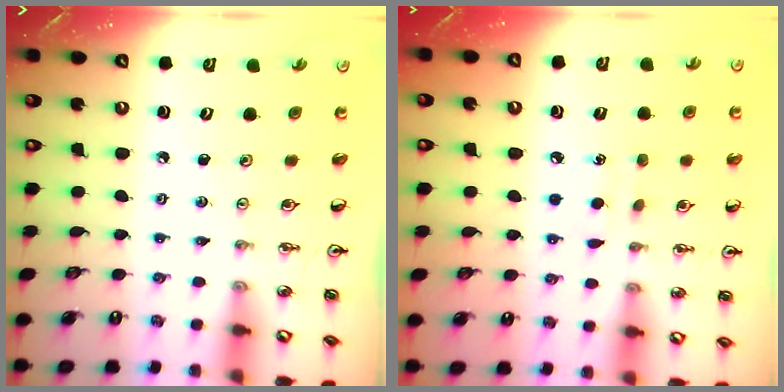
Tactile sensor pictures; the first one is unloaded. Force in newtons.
{"total": 5.1, "press": 5.0, "slide": 0.6}